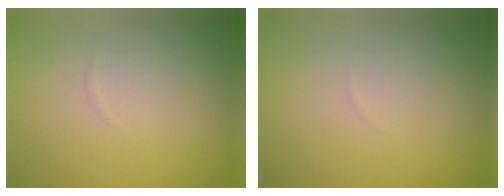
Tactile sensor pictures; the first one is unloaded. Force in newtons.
{"total": 0.0}